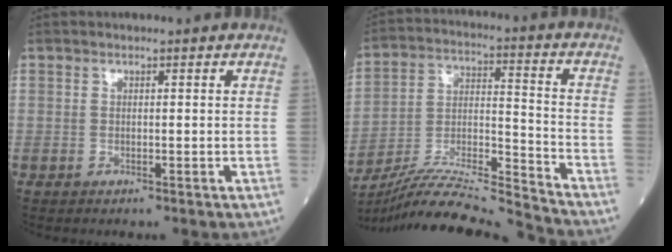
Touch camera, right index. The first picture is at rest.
{"total": 18.3, "force": [-17.5, -1.7, 5.3], "torque": [-0.102, 0.003, -0.302]}